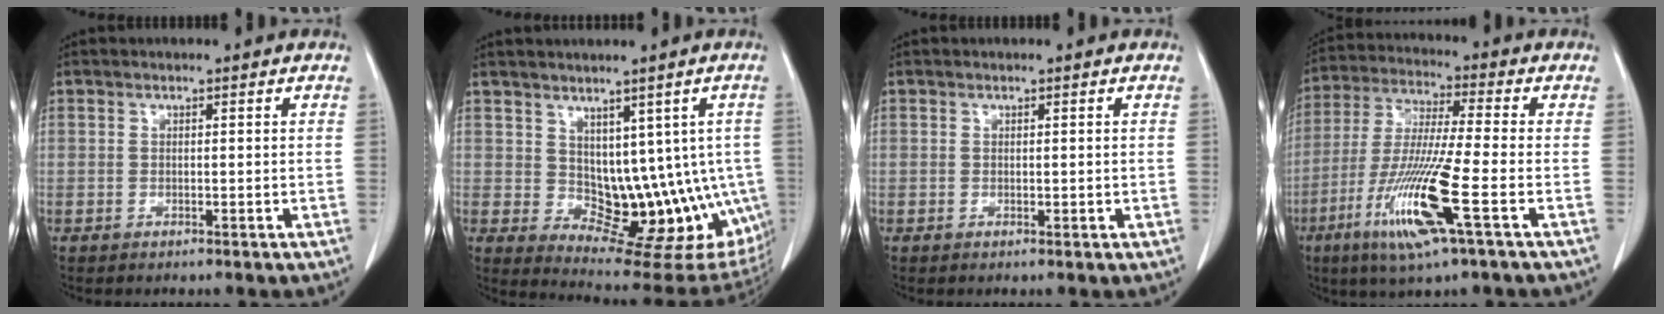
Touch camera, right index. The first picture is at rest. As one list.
[{"total": 13.2, "force": [0.5, 9.1, 9.6], "torque": [-0.092, 0.012, 0.030]}, {"total": 0.7, "force": [0.1, 0.5, 0.5], "torque": [-0.007, -0.001, 0.004]}, {"total": 14.5, "force": [-5.7, 0.0, 13.4], "torque": [-0.278, -0.026, -0.110]}]